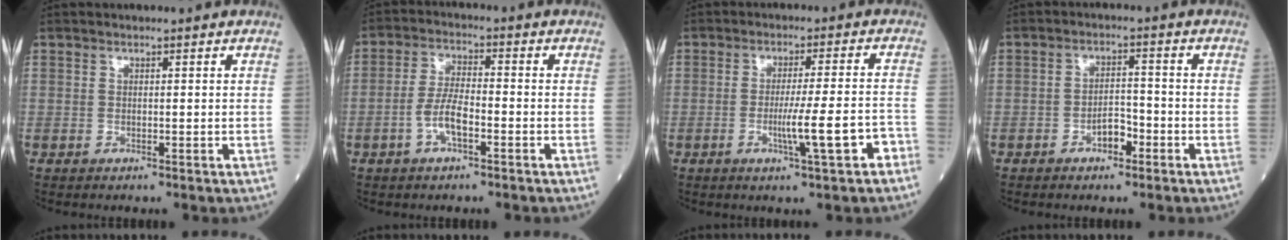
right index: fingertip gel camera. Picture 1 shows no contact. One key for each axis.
{"total": 5.4, "fx": -2.2, "fy": 1.6, "fz": 4.7, "tx": -0.097, "ty": 0.007, "tz": -0.044}
{"total": 7.7, "fx": -3.3, "fy": -0.1, "fz": 6.9, "tx": -0.109, "ty": -0.004, "tz": -0.049}
{"total": 3.4, "fx": -1.9, "fy": 1.6, "fz": 2.3, "tx": -0.035, "ty": 0.008, "tz": -0.035}